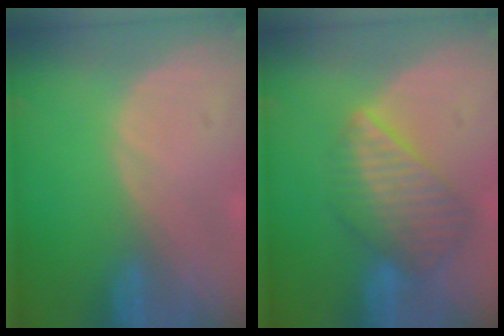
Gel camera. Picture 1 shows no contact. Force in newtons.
{"total": 8.3, "press": 7.5, "slide": 3.6}